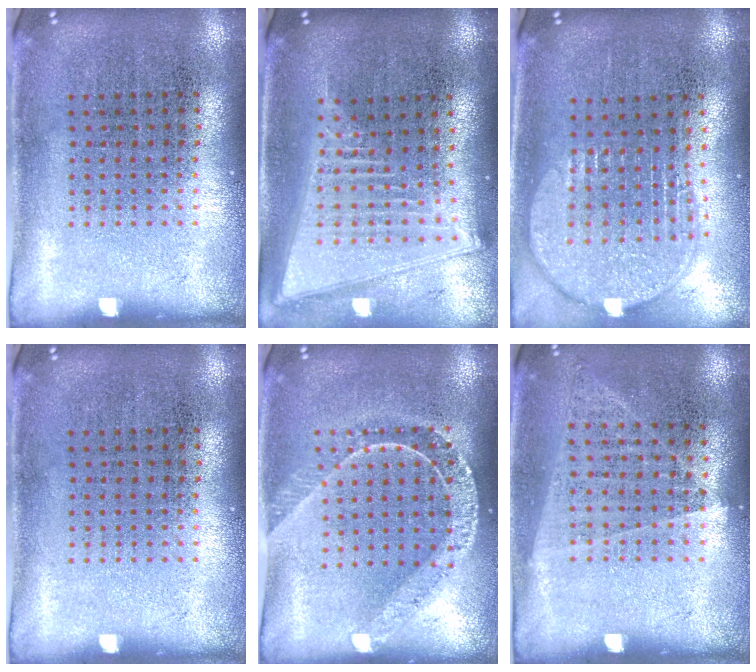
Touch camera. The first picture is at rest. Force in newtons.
{"total": 2.1, "press": 1.8, "slide": 1.1}
{"total": 2.0, "press": 1.7, "slide": 1.1}
{"total": 0.0}
{"total": 1.8, "press": 1.5, "slide": 0.9}
{"total": 1.0, "press": 0.9, "slide": 0.4}